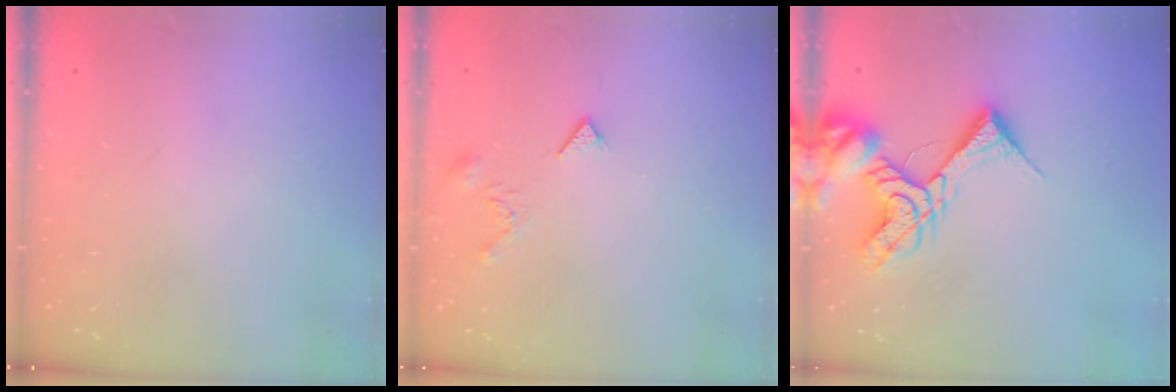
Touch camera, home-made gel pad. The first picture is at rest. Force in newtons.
{"total": 3.0, "press": 2.9, "slide": 0.4}
{"total": 15.1, "press": 15.0, "slide": 1.7}